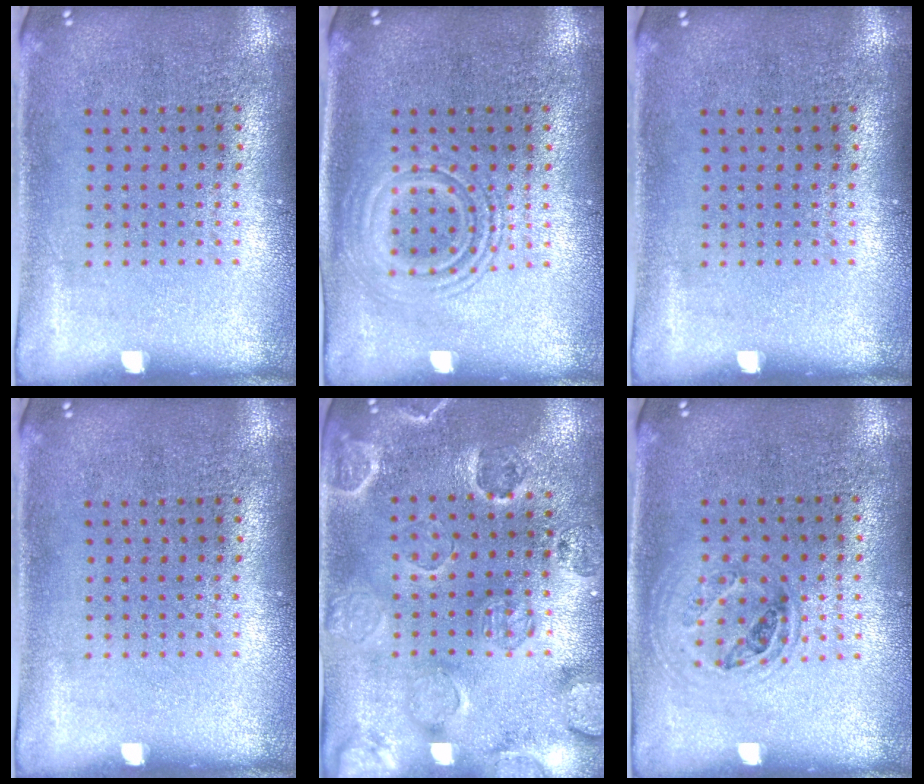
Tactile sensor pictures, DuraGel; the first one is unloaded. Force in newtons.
{"total": 2.8, "press": 2.8, "slide": 0.4}
{"total": 0.0}
{"total": 0.0}
{"total": 2.5, "press": 2.2, "slide": 1.1}
{"total": 1.0, "press": 0.9, "slide": 0.3}